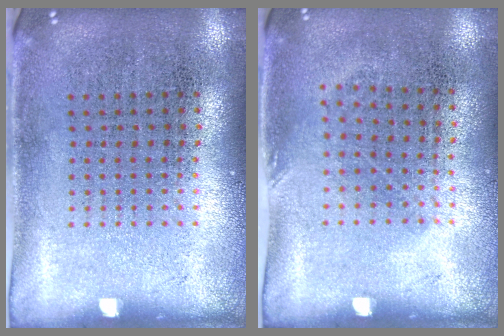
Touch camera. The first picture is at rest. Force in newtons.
{"total": 0.8, "press": 0.6, "slide": 0.5}